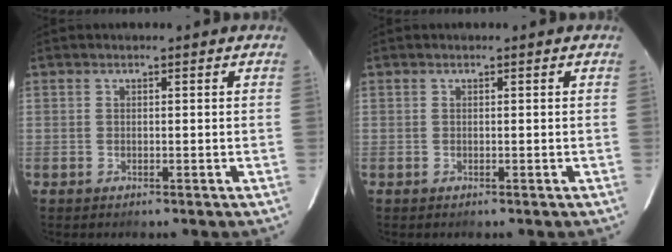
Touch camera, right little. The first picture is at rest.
{"total": 0.0}